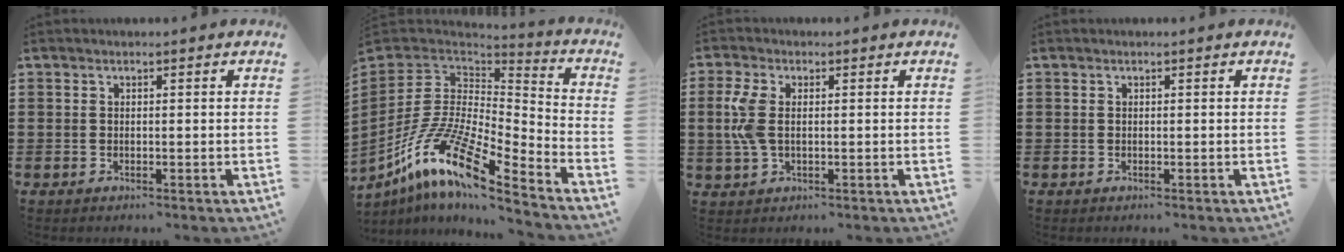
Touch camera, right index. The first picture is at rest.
{"total": 14.6, "force": [-9.6, 4.0, 10.2], "torque": [-0.221, 0.005, -0.191]}
{"total": 5.7, "force": [0.4, 2.8, 4.9], "torque": [-0.133, -0.005, -0.003]}
{"total": 0.0}